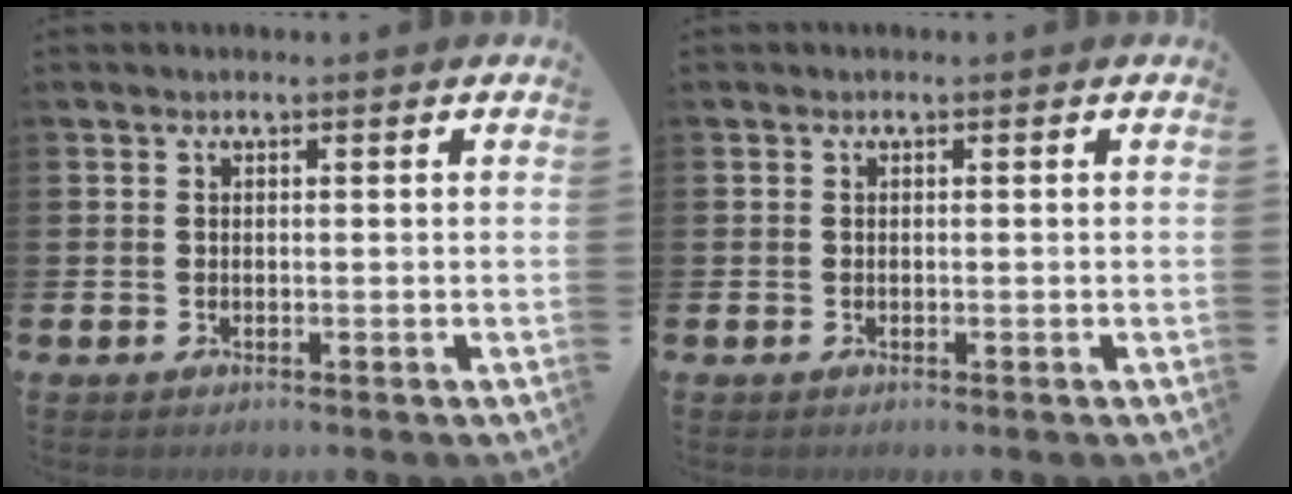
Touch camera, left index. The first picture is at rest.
{"total": 0.0}